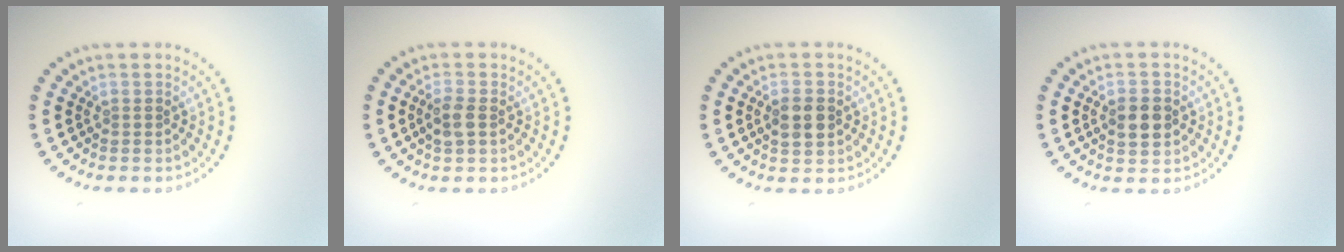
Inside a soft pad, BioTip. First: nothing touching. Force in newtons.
{"total": 1.9, "press": 1.9, "slide": 0.4}
{"total": 2.6, "press": 2.6, "slide": 0.2}
{"total": 3.1, "press": 3.1, "slide": 0.1}